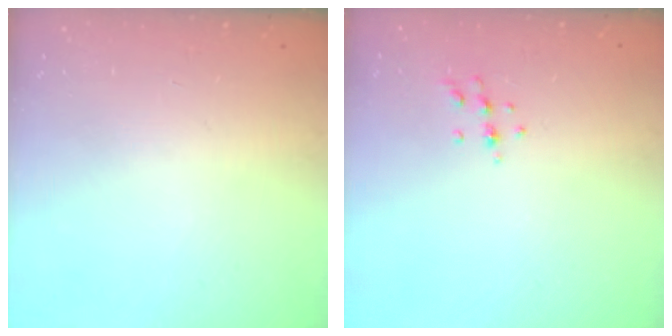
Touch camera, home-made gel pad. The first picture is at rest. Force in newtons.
{"total": 5.1, "press": 4.9, "slide": 1.1}